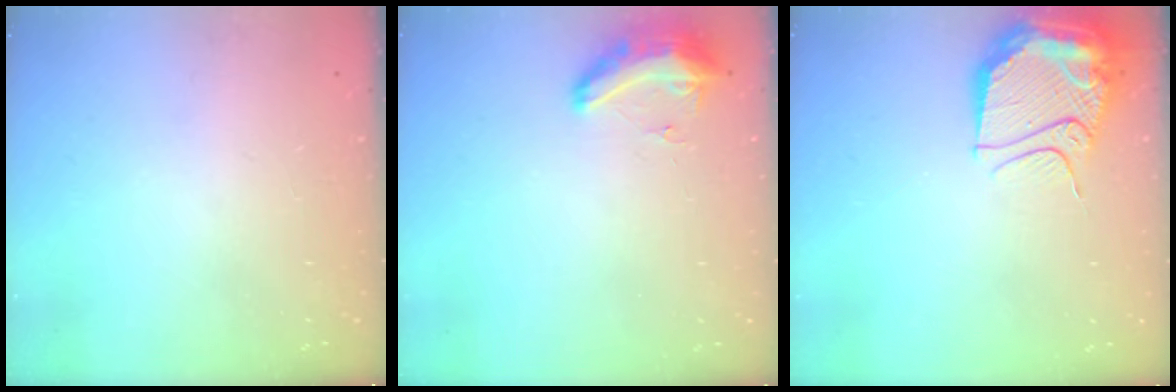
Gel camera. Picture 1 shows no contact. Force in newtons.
{"total": 14.6, "press": 10.5, "slide": 10.2}
{"total": 14.2, "press": 14.2, "slide": 1.4}